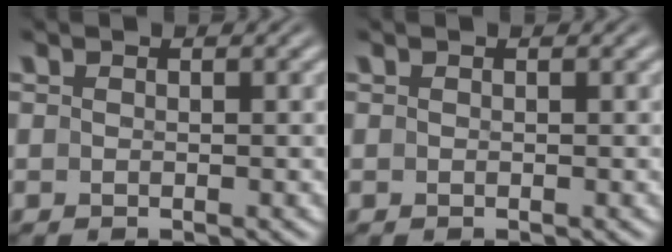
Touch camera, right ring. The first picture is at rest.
{"total": 0.0}